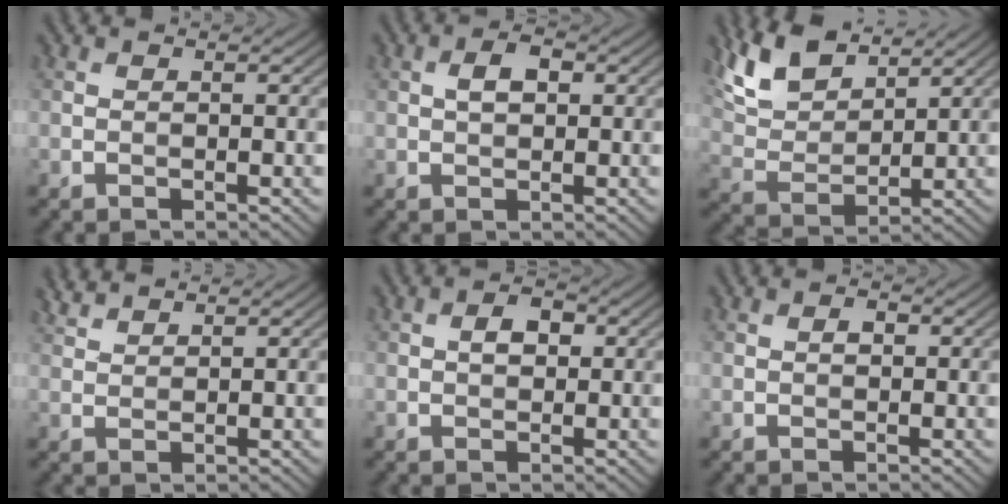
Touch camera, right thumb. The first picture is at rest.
{"total": 2.8, "force": [0.6, 1.6, 2.2], "torque": [-0.040, 0.005, 0.008]}
{"total": 8.9, "force": [6.5, 3.6, 4.9], "torque": [-0.123, 0.009, 0.132]}
{"total": 2.6, "force": [2.4, 0.5, 0.9], "torque": [-0.024, 0.005, 0.051]}
{"total": 2.4, "force": [0.3, 1.6, 1.8], "torque": [-0.031, 0.003, 0.002]}
{"total": 1.0, "force": [0.1, 0.7, 0.7], "torque": [-0.011, 0.002, 0.000]}